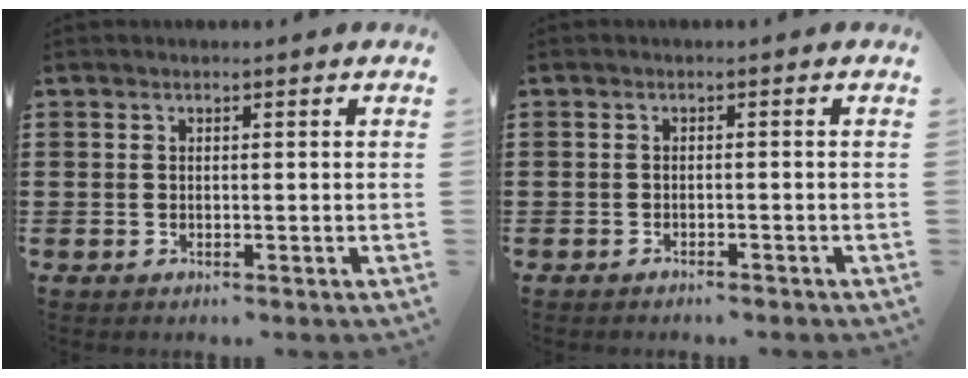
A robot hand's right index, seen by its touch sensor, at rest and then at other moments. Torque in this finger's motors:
{"motor_torque": [0.00, 0.07, -0.09, -0.08]}